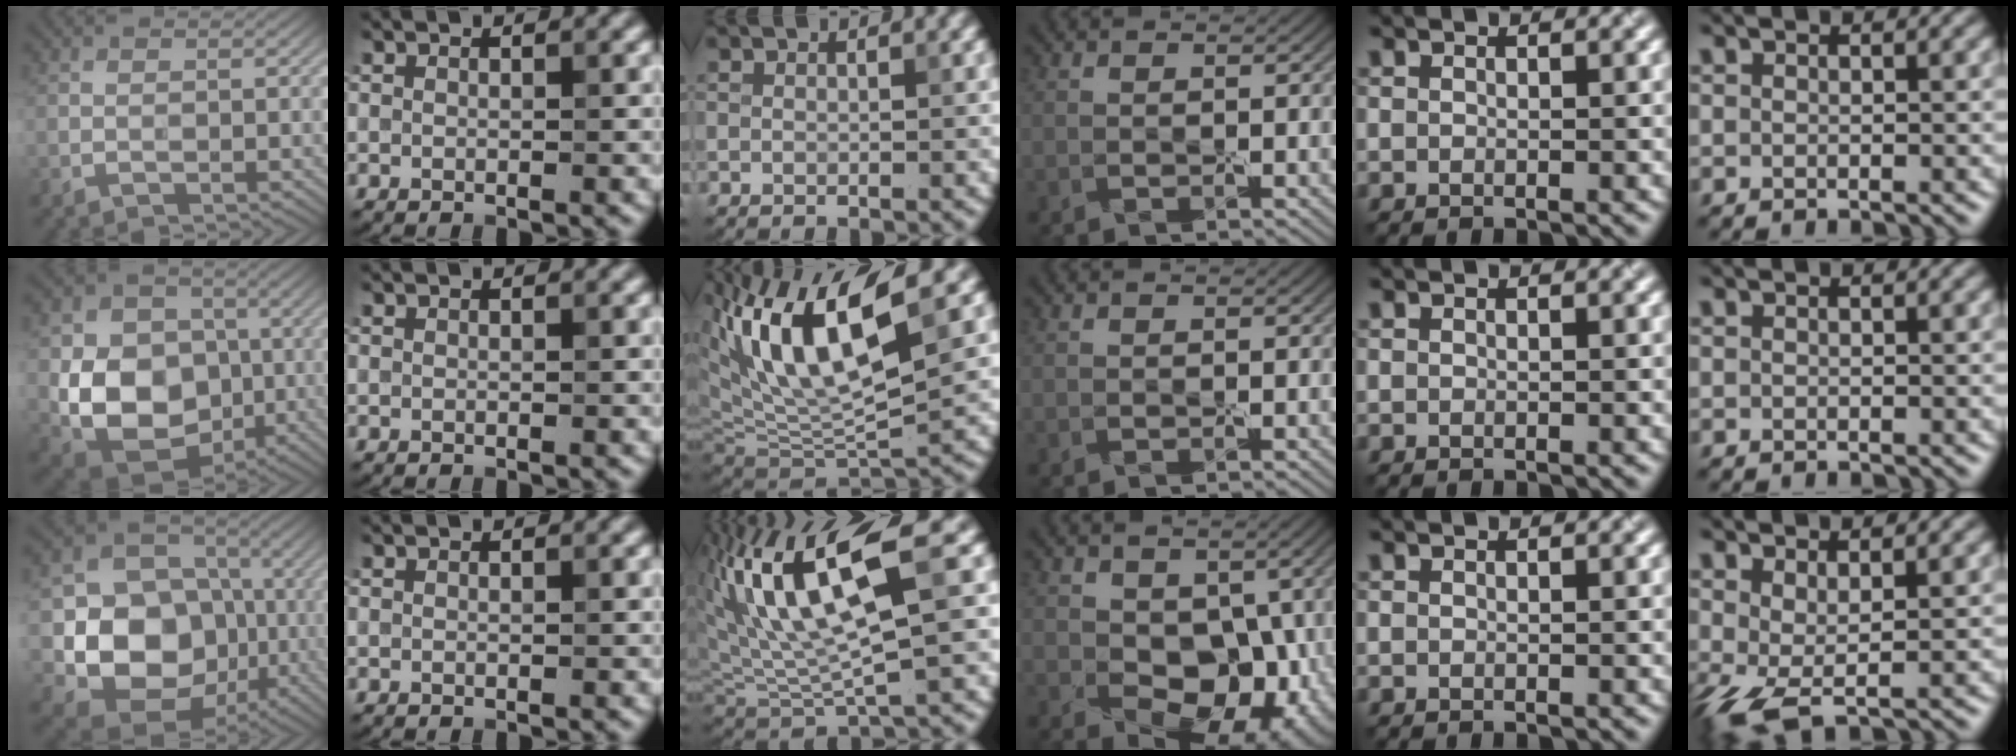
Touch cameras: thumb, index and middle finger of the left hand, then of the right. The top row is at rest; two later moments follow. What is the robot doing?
{"motion": "peel", "object": "plastic screen protector"}